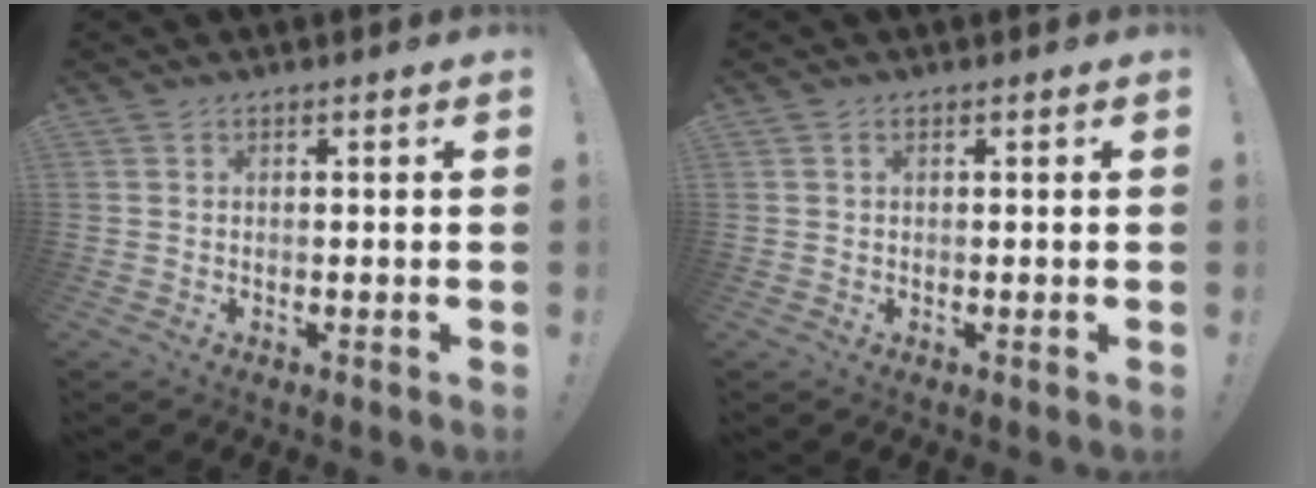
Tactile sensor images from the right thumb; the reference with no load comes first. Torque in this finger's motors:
{"motor_torque": [-0.17, -0.04, -0.07, 0.17, 0.04]}